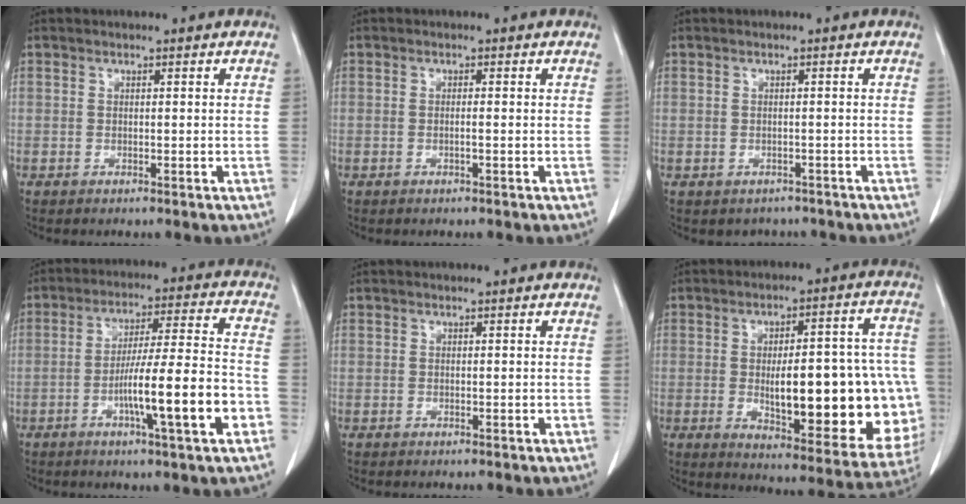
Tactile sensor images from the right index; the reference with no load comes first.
{"total": 0.7, "force": [-0.2, -0.1, 0.6], "torque": [-0.008, 0.000, -0.004]}
{"total": 2.9, "force": [-2.1, 2.1, 0.0], "torque": [0.000, 0.009, -0.030]}
{"total": 13.4, "force": [-4.5, 0.2, 12.7], "torque": [-0.207, 0.000, -0.073]}
{"total": 0.0}
{"total": 24.6, "force": [-3.1, 6.8, 23.5], "torque": [-0.234, 0.022, -0.014]}